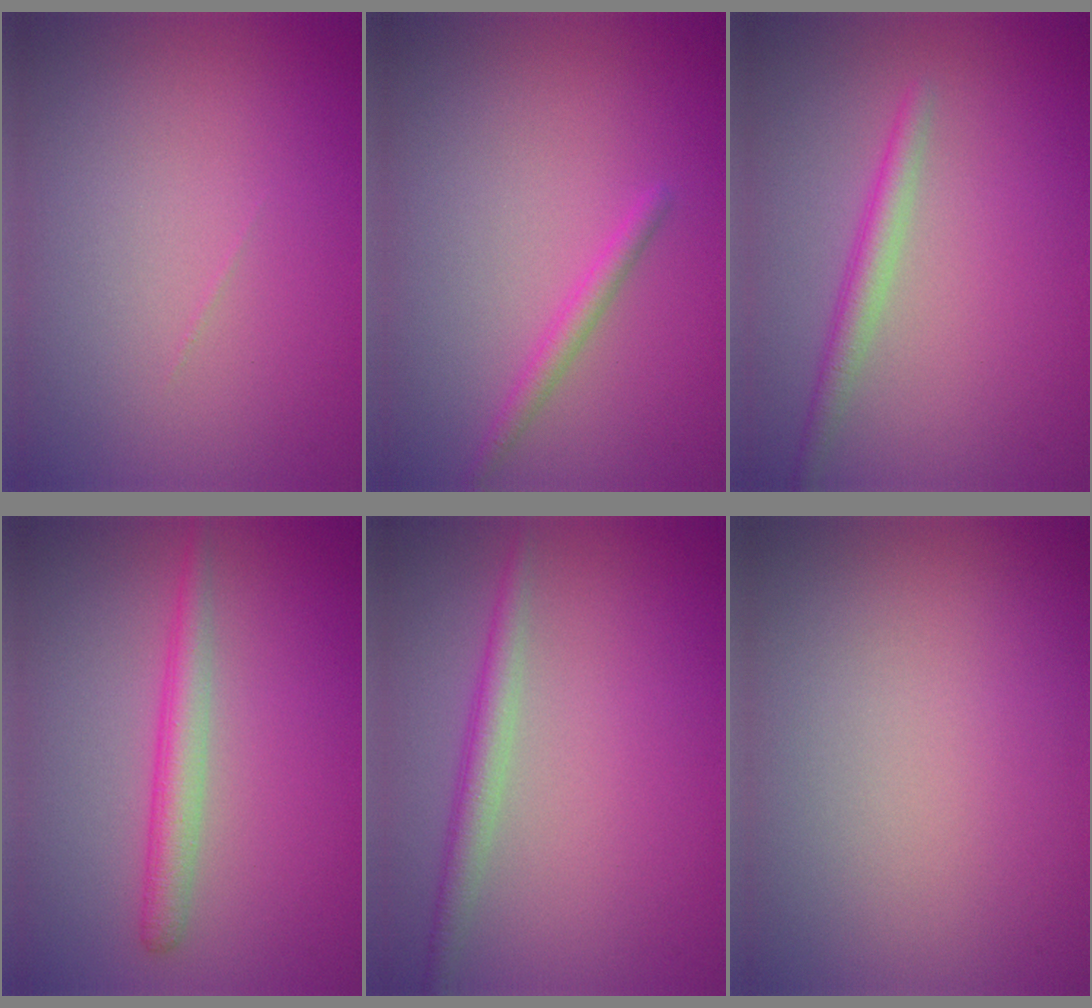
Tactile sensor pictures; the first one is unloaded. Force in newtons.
{"total": 1.5, "press": 1.5, "slide": 0.1}
{"total": 2.1, "press": 2.1, "slide": 0.1}
{"total": 2.7, "press": 2.7, "slide": 0.1}
{"total": 2.4, "press": 2.4, "slide": 0.0}
{"total": 0.0}